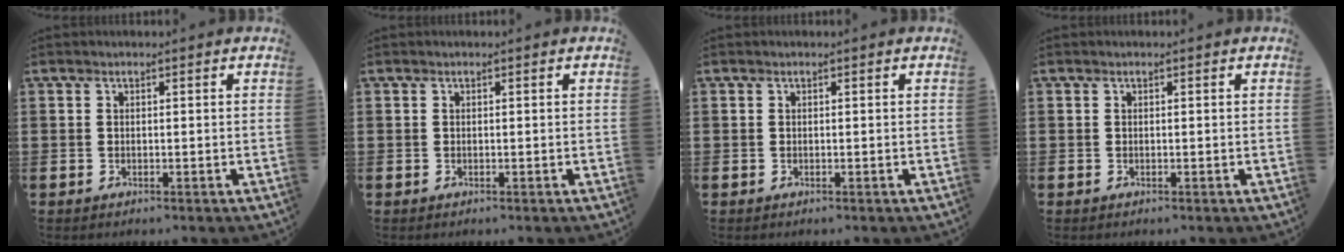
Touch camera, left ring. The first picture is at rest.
{"total": 0.0}
{"total": 0.0}
{"total": 0.0}